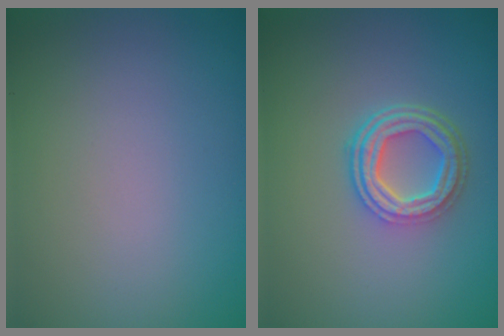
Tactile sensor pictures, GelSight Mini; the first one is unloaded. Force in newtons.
{"total": 4.4, "press": 3.4, "slide": 2.9}